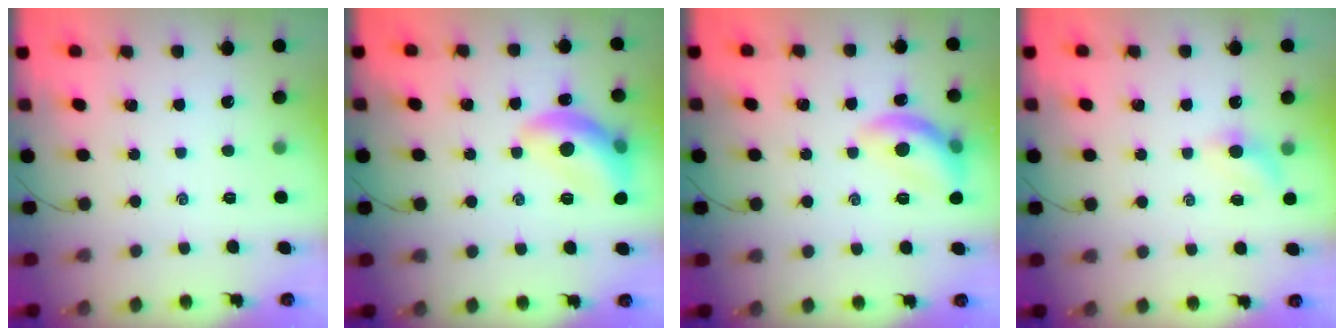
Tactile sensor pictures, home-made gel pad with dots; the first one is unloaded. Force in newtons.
{"total": 13.2, "press": 13.2, "slide": 1.3}
{"total": 12.7, "press": 12.7, "slide": 0.8}
{"total": 4.6, "press": 4.4, "slide": 1.2}